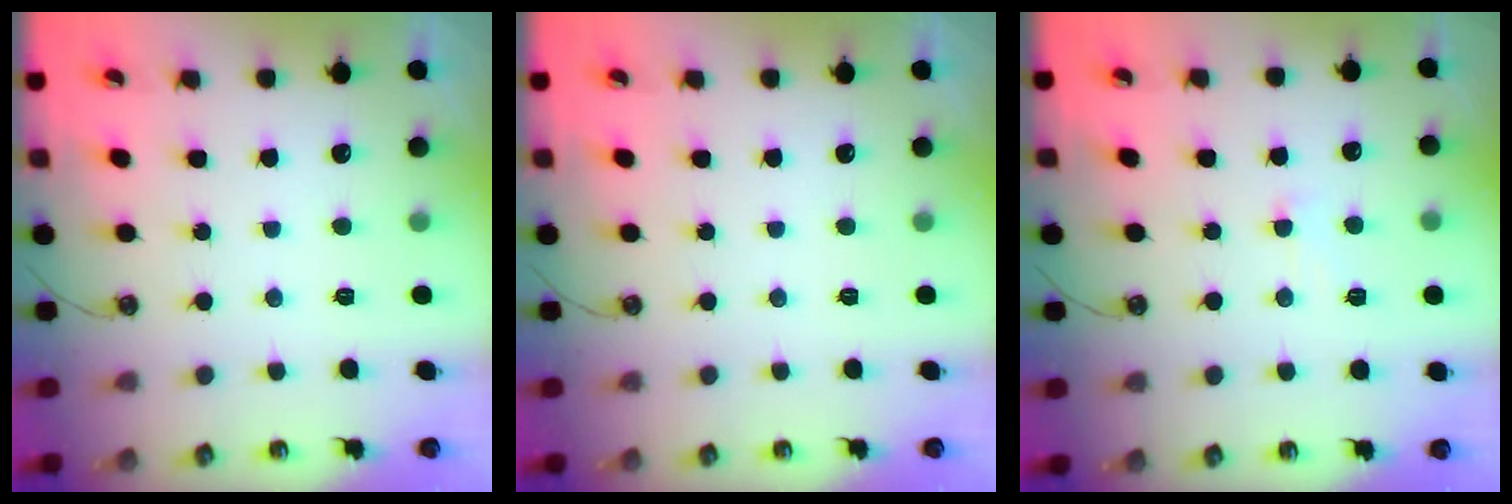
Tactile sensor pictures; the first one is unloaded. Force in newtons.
{"total": 0.0}
{"total": 0.8, "press": 0.1, "slide": 0.8}